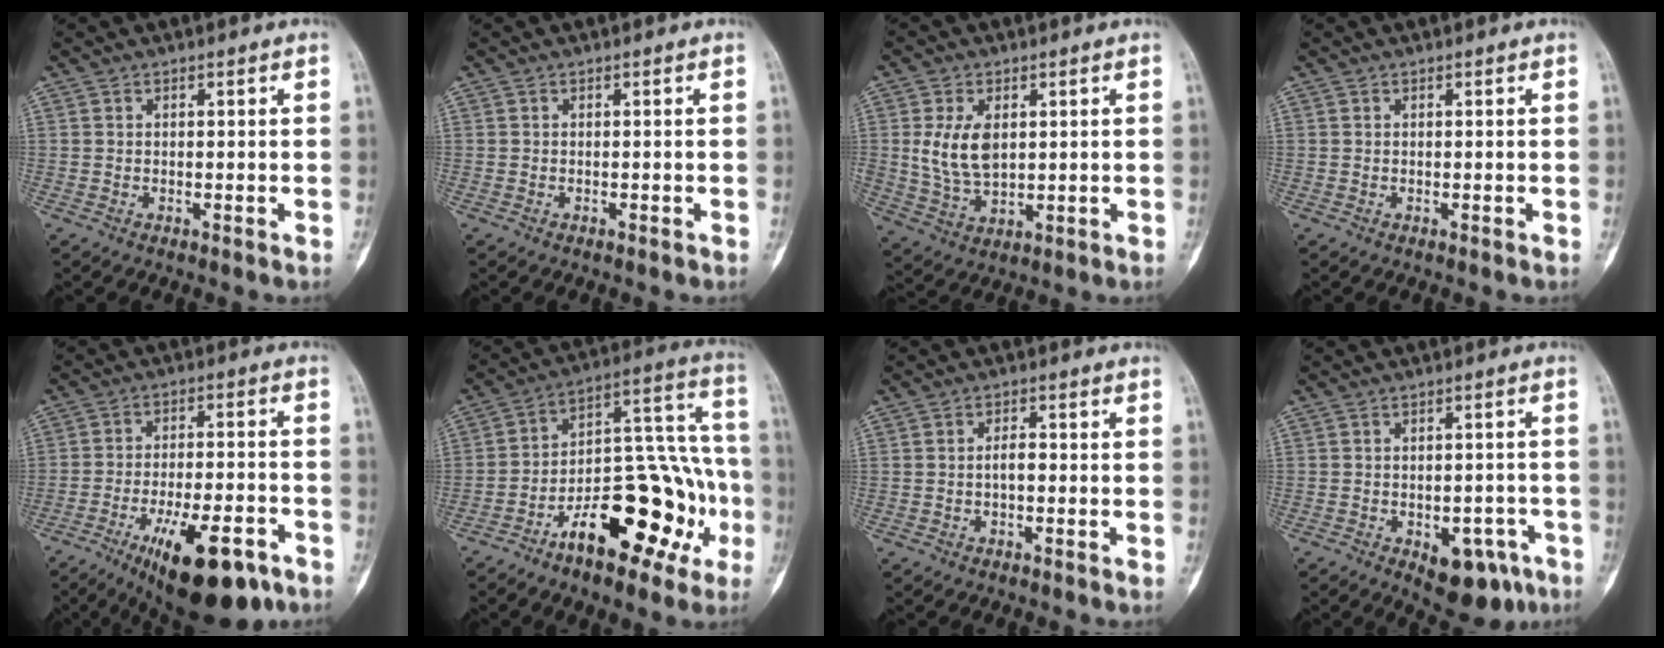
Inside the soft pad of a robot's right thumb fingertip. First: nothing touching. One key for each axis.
{"total": 0.0}
{"total": 8.9, "fx": 1.6, "fy": 5.4, "fz": 7.0, "tx": -0.128, "ty": -0.010, "tz": 0.043}
{"total": 0.0}
{"total": 18.1, "fx": -10.3, "fy": 6.4, "fz": 13.4, "tx": -0.189, "ty": 0.049, "tz": -0.154}
{"total": 24.6, "fx": -10.0, "fy": 11.3, "fz": 19.5, "tx": -0.261, "ty": 0.088, "tz": -0.144}
{"total": 2.3, "fx": -0.5, "fy": 1.1, "fz": 2.0, "tx": -0.028, "ty": 0.011, "tz": -0.009}
{"total": 10.1, "fx": -5.0, "fy": 5.5, "fz": 6.8, "tx": -0.053, "ty": 0.026, "tz": -0.057}